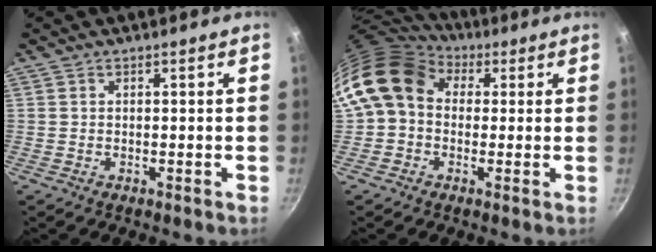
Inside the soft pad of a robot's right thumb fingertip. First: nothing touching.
{"total": 12.4, "force": [3.2, 9.8, 6.9], "torque": [-0.109, 0.014, 0.034]}